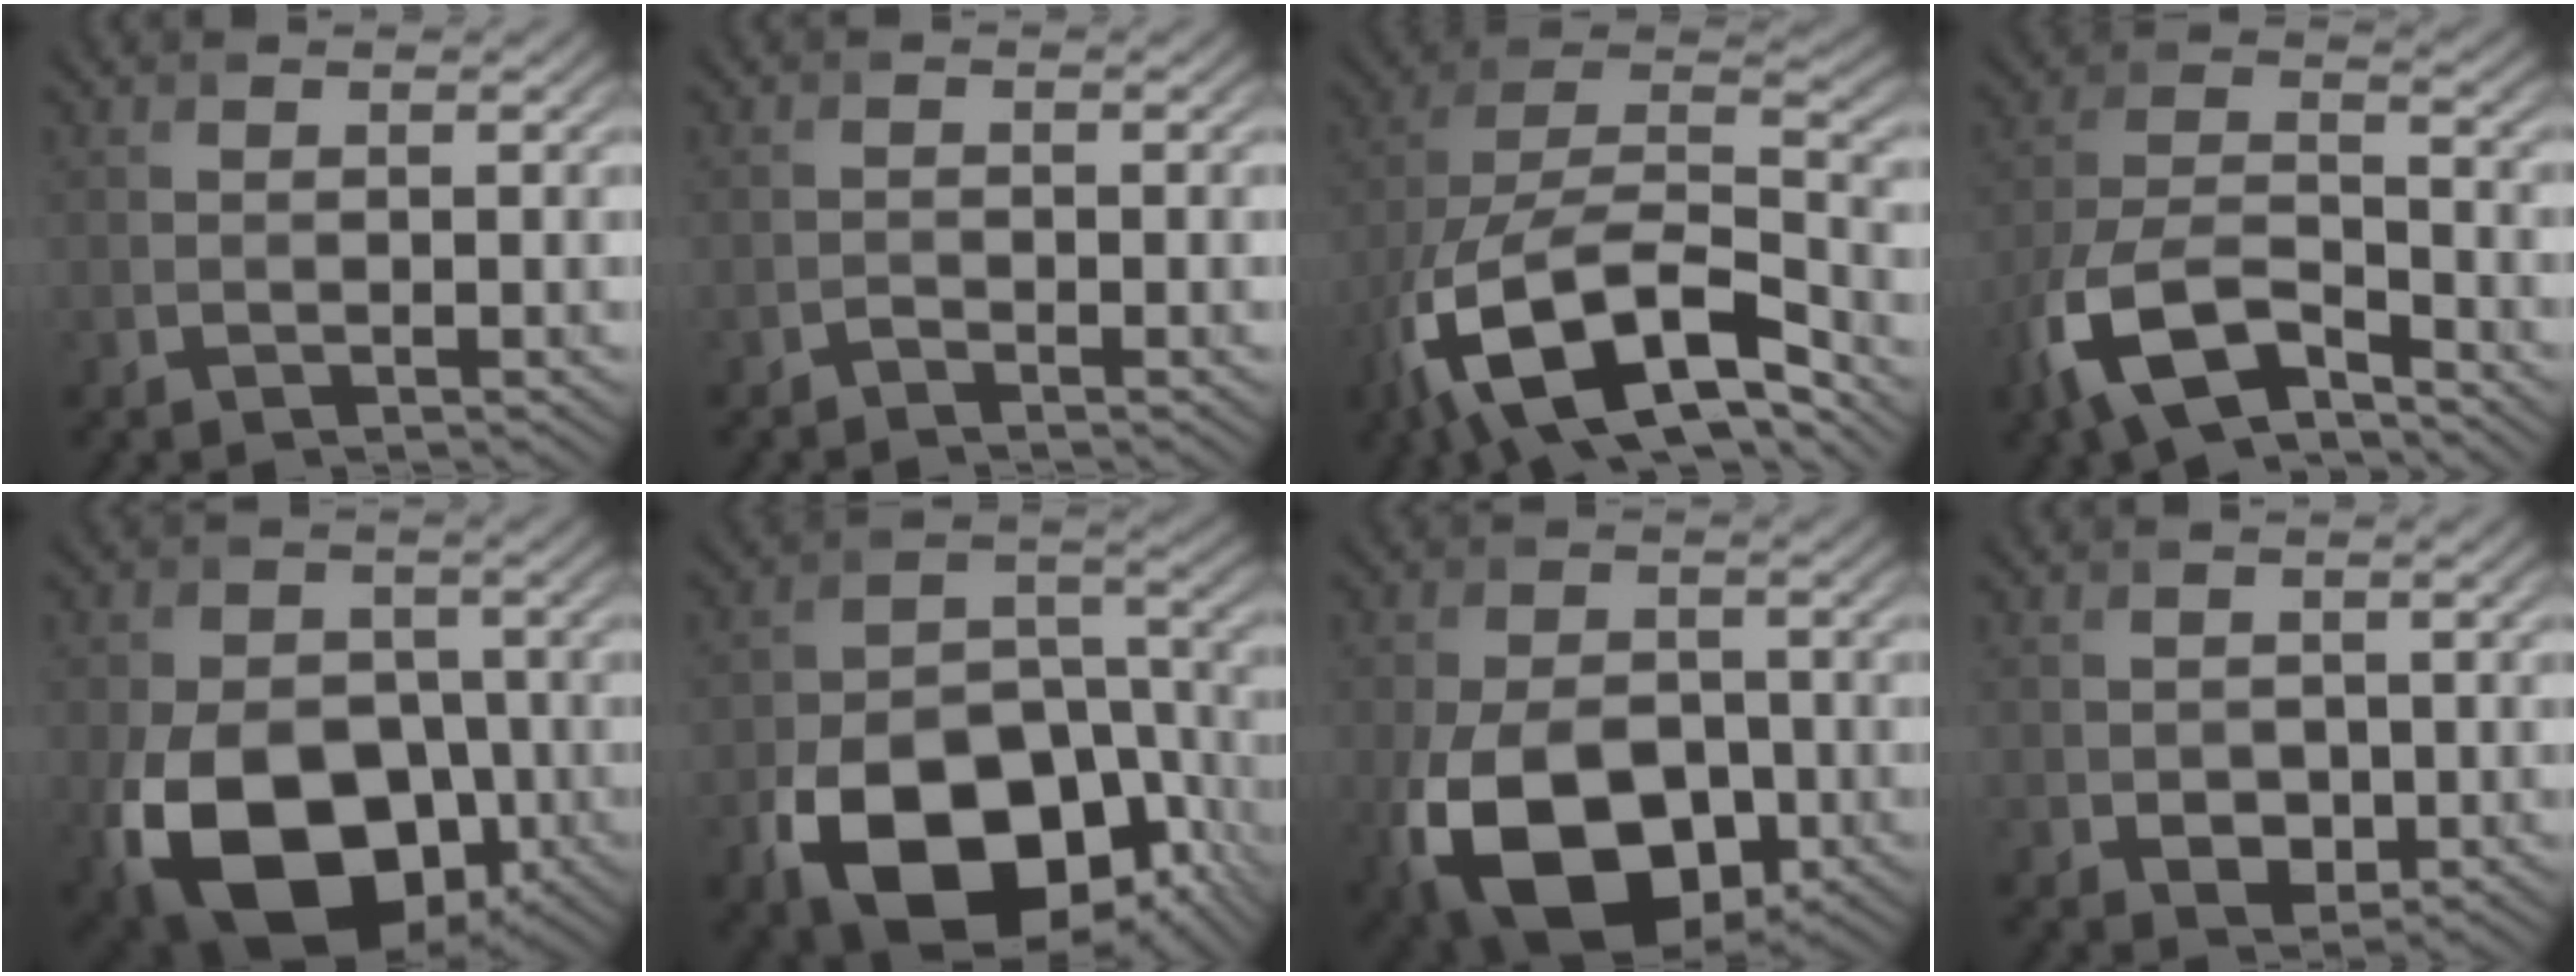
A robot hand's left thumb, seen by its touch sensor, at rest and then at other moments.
{"total": 0.8, "force": [-0.8, 0.1, 0.2], "torque": [-0.002, 0.000, -0.017]}
{"total": 18.8, "force": [-10.7, 8.7, 12.8], "torque": [-0.267, -0.027, -0.186]}
{"total": 11.6, "force": [-7.4, 4.8, 7.6], "torque": [-0.163, -0.013, -0.160]}
{"total": 17.4, "force": [-6.1, 11.9, 11.2], "torque": [-0.212, -0.046, -0.108]}
{"total": 17.7, "force": [-8.3, 11.2, 11.0], "torque": [-0.193, -0.050, -0.123]}
{"total": 15.7, "force": [-5.2, 10.3, 10.6], "torque": [-0.222, -0.054, -0.072]}
{"total": 2.5, "force": [-0.5, 2.0, 1.3], "torque": [-0.029, -0.010, -0.008]}